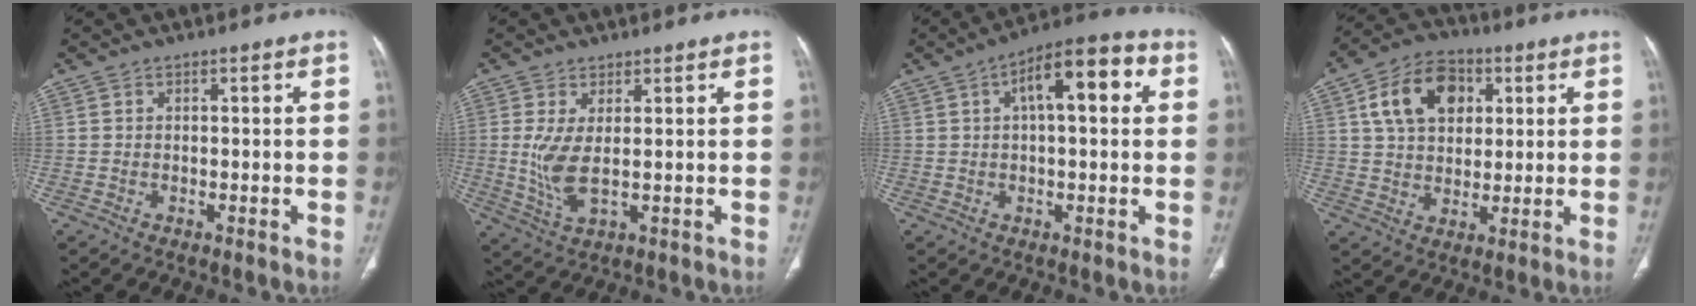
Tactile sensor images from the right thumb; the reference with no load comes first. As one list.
[{"total": 6.2, "force": [0.7, 2.0, 5.9], "torque": [-0.141, -0.017, 0.021]}, {"total": 12.0, "force": [3.3, 4.8, 10.5], "torque": [-0.137, 0.029, 0.041]}, {"total": 13.4, "force": [4.2, 9.4, 8.5], "torque": [-0.120, 0.003, 0.069]}]